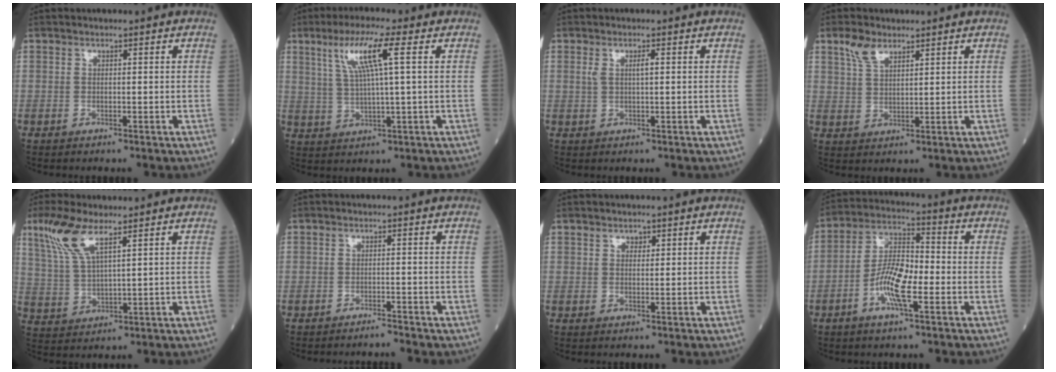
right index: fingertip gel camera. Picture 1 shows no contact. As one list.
[{"total": 8.0, "force": [3.1, -0.3, 7.4], "torque": [-0.145, 0.009, 0.062]}, {"total": 1.9, "force": [0.5, 0.4, 1.8], "torque": [-0.038, 0.005, 0.011]}, {"total": 4.1, "force": [2.9, 1.7, 2.3], "torque": [-0.052, 0.008, 0.061]}, {"total": 7.8, "force": [4.8, 1.5, 6.0], "torque": [-0.140, 0.008, 0.105]}, {"total": 1.6, "force": [-1.5, -0.3, 0.3], "torque": [-0.005, -0.002, -0.023]}, {"total": 1.0, "force": [0.6, 0.7, 0.3], "torque": [-0.001, -0.004, 0.008]}, {"total": 9.3, "force": [-3.1, 2.3, 8.5], "torque": [-0.165, 0.007, -0.063]}]